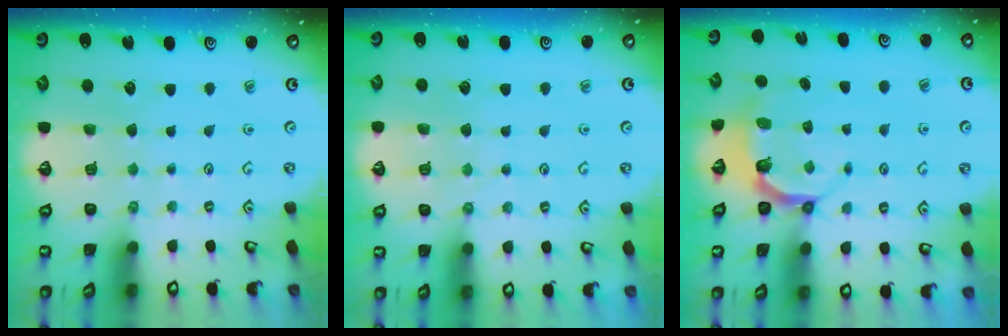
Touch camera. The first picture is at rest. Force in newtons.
{"total": 3.9, "press": 3.8, "slide": 0.6}
{"total": 4.6, "press": 3.5, "slide": 3.0}